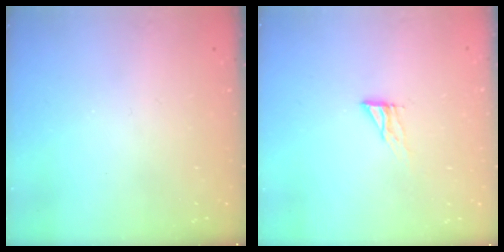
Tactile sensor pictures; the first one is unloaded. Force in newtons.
{"total": 4.5, "press": 4.4, "slide": 0.4}